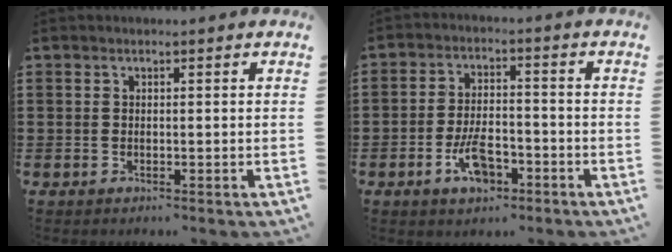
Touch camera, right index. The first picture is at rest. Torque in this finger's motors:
{"motor_torque": [1.04, 1.08, 0.16, 0.08]}